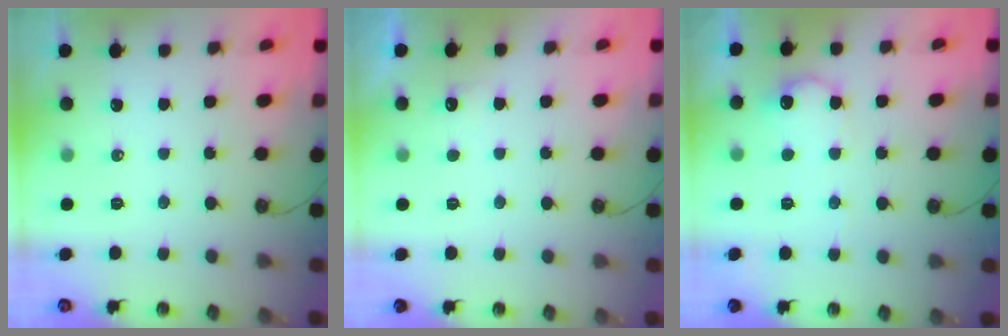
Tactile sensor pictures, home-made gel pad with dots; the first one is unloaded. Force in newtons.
{"total": 4.9, "press": 4.8, "slide": 1.1}
{"total": 9.2, "press": 9.2, "slide": 0.6}